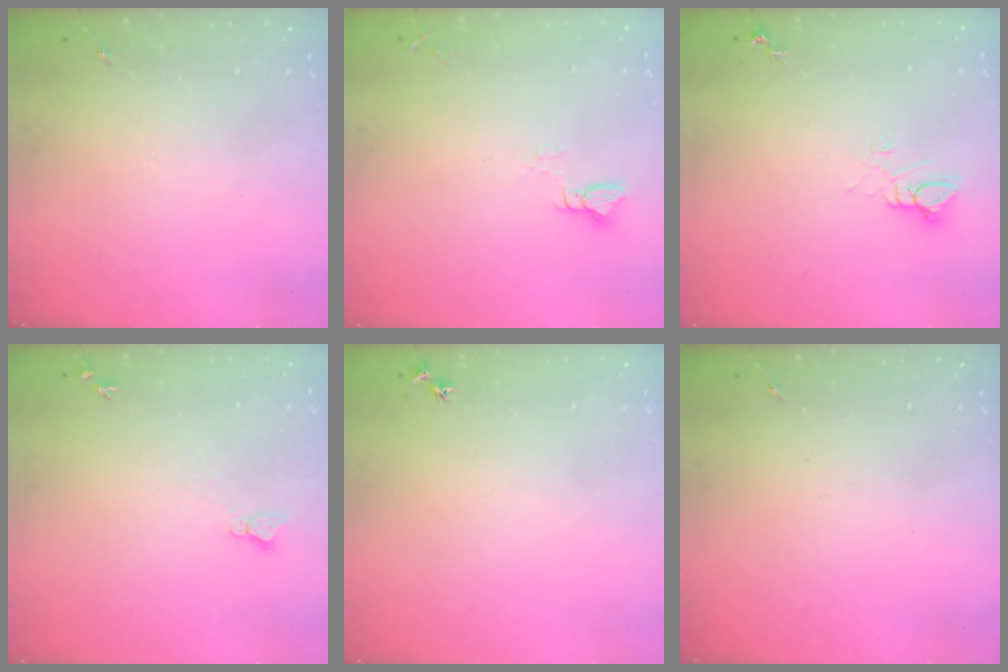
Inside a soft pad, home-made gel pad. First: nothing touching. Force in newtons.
{"total": 2.9, "press": 2.9, "slide": 0.2}
{"total": 5.6, "press": 5.6, "slide": 0.4}
{"total": 4.1, "press": 4.0, "slide": 0.5}
{"total": 2.9, "press": 2.8, "slide": 0.3}
{"total": 0.0}